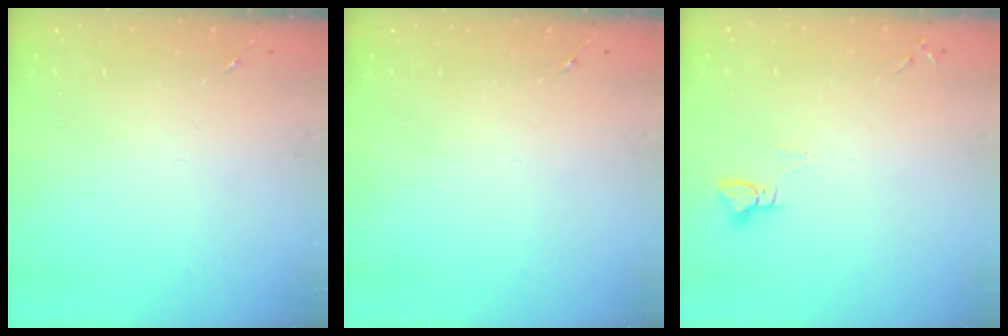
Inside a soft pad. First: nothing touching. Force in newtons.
{"total": 0.0}
{"total": 2.9, "press": 2.9, "slide": 0.3}